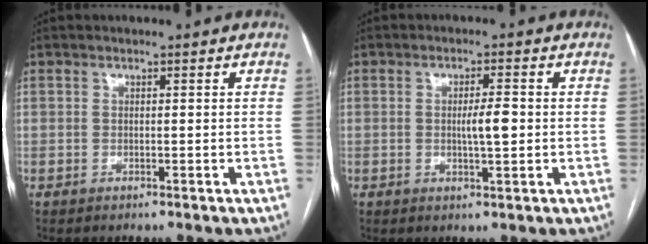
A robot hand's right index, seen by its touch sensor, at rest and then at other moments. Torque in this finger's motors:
{"motor_torque": [0.06, 0.00, 0.09, 0.03]}